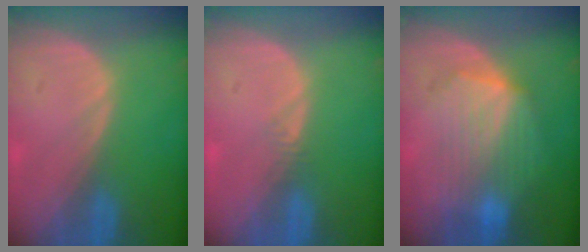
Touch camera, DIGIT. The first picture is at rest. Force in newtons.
{"total": 0.9, "press": 0.8, "slide": 0.4}
{"total": 7.8, "press": 7.8, "slide": 0.1}